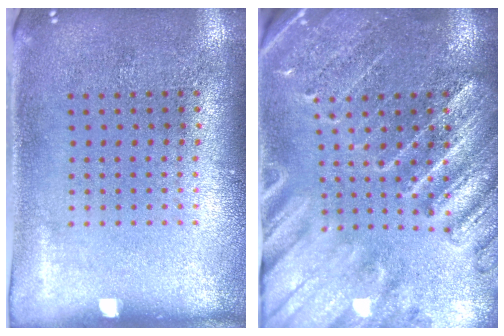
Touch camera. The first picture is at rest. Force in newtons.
{"total": 3.2, "press": 3.0, "slide": 1.1}